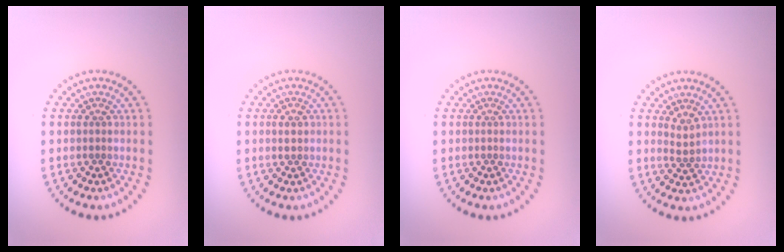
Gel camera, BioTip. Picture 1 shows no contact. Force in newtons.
{"total": 1.0, "press": 1.0, "slide": 0.3}
{"total": 0.0}
{"total": 1.4, "press": 0.9, "slide": 1.0}